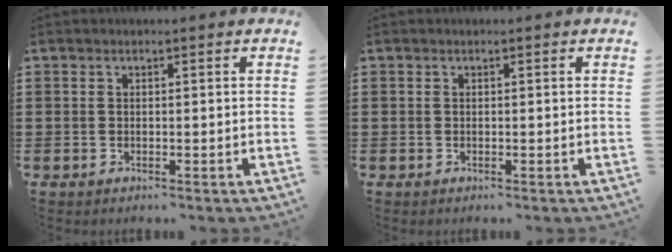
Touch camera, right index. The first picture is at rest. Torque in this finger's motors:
{"motor_torque": [-0.26, 1.88, 0.00, 0.00]}